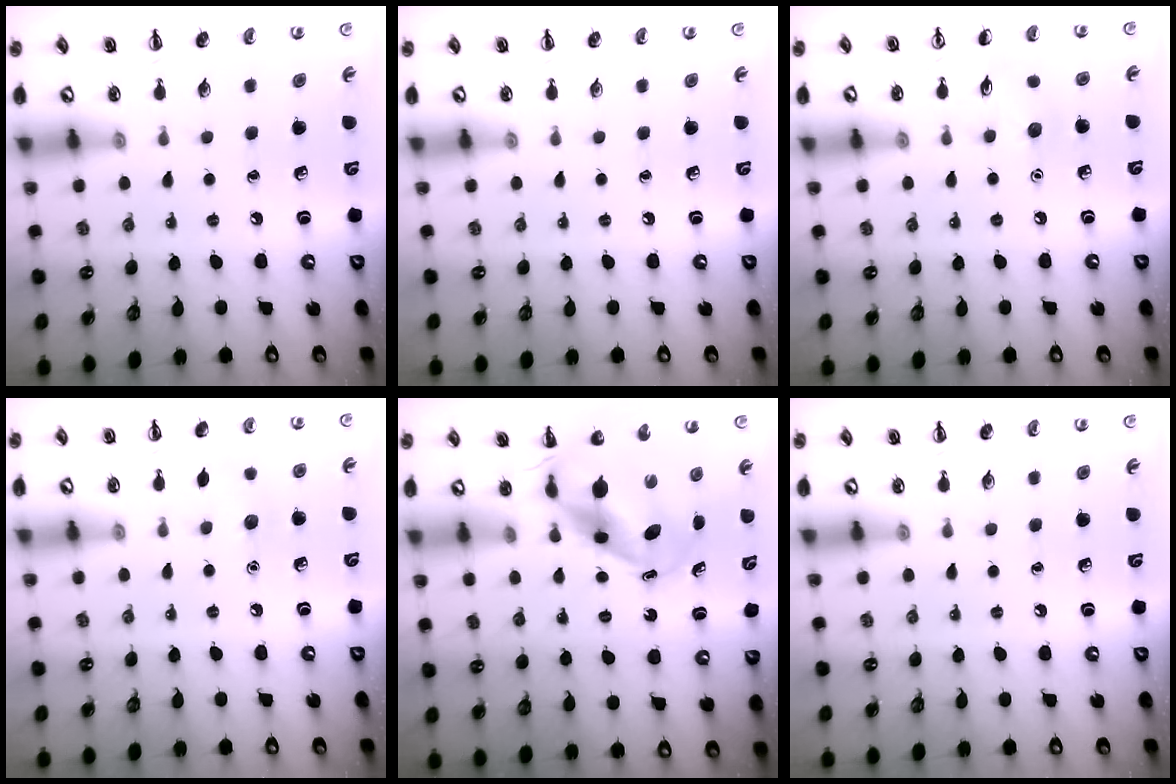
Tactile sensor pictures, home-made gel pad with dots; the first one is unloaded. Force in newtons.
{"total": 0.0}
{"total": 5.7, "press": 5.5, "slide": 1.5}
{"total": 4.9, "press": 4.7, "slide": 1.4}
{"total": 6.5, "press": 6.4, "slide": 1.2}
{"total": 0.0}